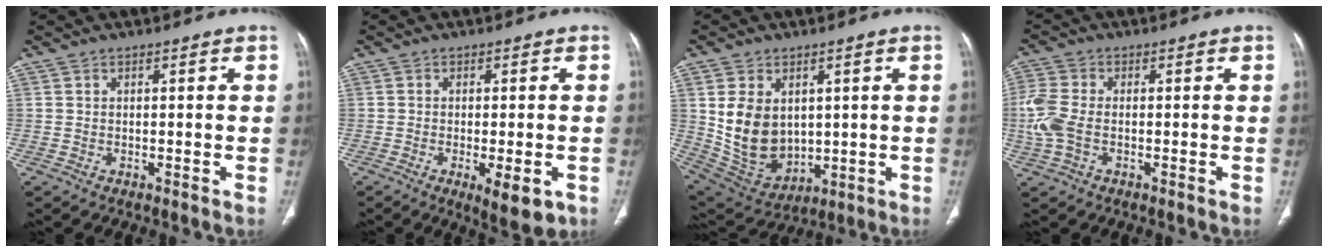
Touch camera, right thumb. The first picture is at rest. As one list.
[{"total": 7.1, "force": [-2.7, 2.4, 6.1], "torque": [-0.084, -0.009, -0.032]}, {"total": 13.6, "force": [2.0, 9.9, 9.1], "torque": [-0.139, -0.015, 0.069]}, {"total": 7.4, "force": [-1.2, 4.6, 5.6], "torque": [-0.154, 0.009, -0.028]}]